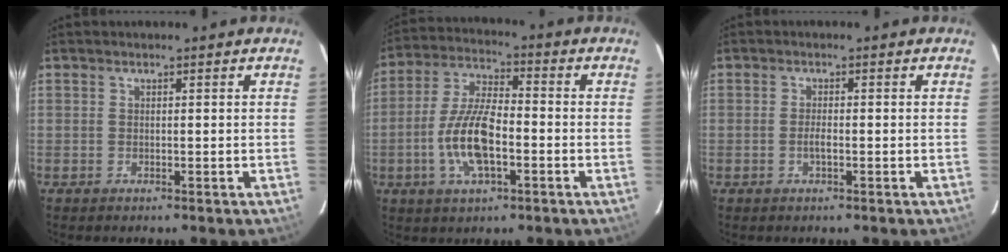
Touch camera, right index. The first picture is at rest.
{"total": 11.9, "force": [-3.5, 4.4, 10.5], "torque": [-0.219, 0.002, -0.067]}
{"total": 1.5, "force": [-0.5, 0.4, 1.3], "torque": [-0.027, -0.002, -0.010]}